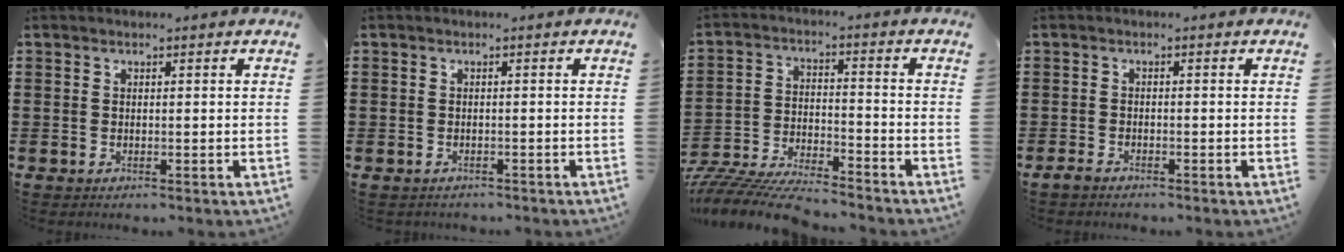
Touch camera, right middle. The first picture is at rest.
{"total": 1.1, "force": [-0.8, 0.7, -0.1], "torque": [-0.001, 0.003, -0.020]}
{"total": 8.6, "force": [-8.4, 0.4, 1.7], "torque": [-0.039, 0.007, -0.167]}
{"total": 1.4, "force": [-1.2, 0.6, 0.6], "torque": [-0.022, -0.003, -0.027]}